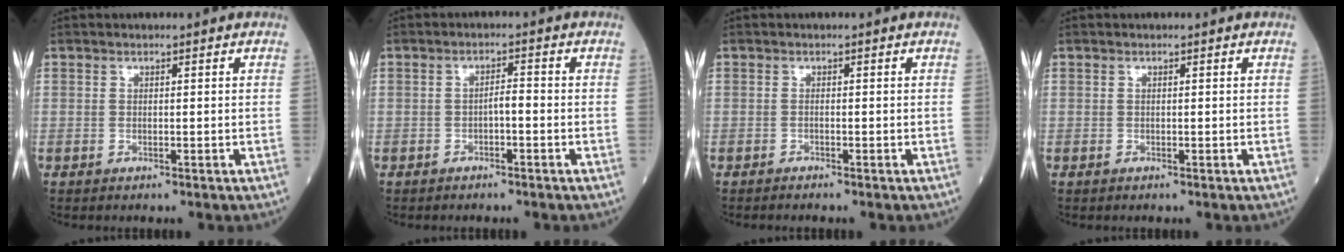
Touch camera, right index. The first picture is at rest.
{"total": 1.8, "force": [-0.7, 0.4, 1.6], "torque": [-0.024, 0.004, -0.013]}
{"total": 0.6, "force": [-0.6, -0.1, 0.2], "torque": [-0.006, 0.000, -0.012]}
{"total": 0.0}